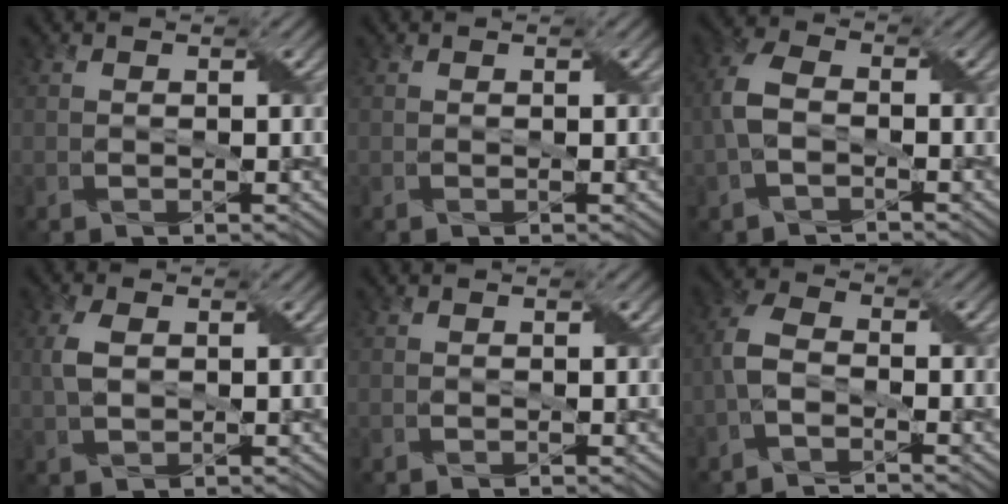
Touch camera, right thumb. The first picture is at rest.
{"total": 0.0}
{"total": 5.1, "force": [-1.3, 3.2, 3.7], "torque": [-0.101, 0.005, -0.033]}
{"total": 3.4, "force": [0.6, 2.0, 2.7], "torque": [-0.070, 0.005, 0.011]}
{"total": 0.0}
{"total": 4.3, "force": [-2.0, 2.1, 3.2], "torque": [-0.082, 0.008, -0.049]}